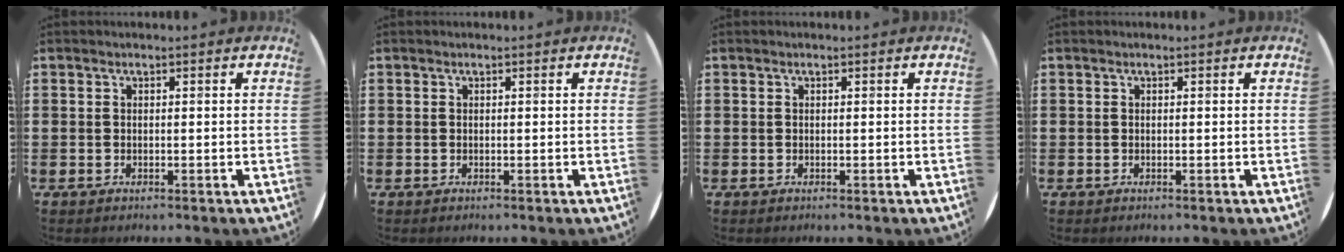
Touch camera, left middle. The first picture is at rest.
{"total": 0.0}
{"total": 0.0}
{"total": 0.0}